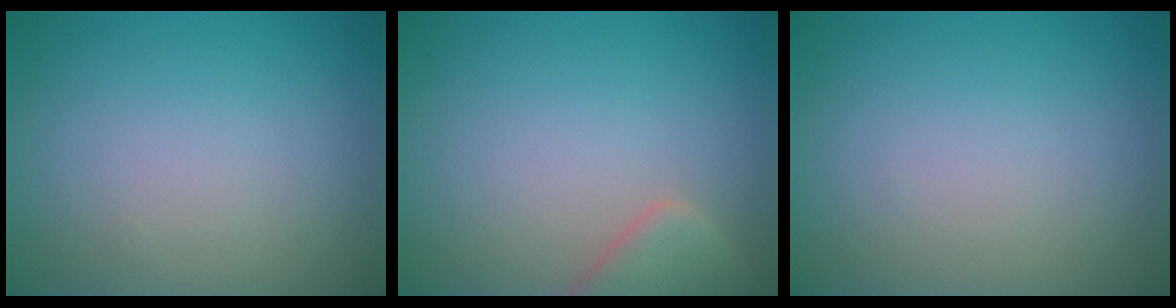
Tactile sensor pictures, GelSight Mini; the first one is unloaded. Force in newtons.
{"total": 3.0, "press": 3.0, "slide": 0.3}
{"total": 0.0}